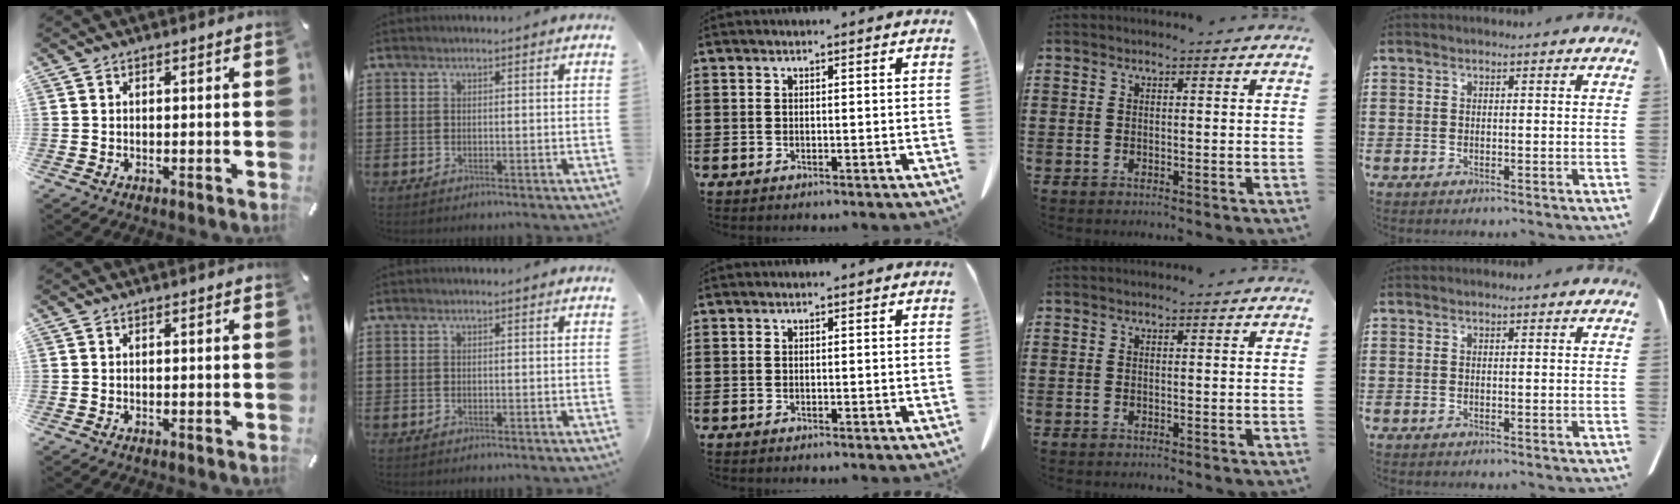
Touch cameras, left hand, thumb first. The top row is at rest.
{}